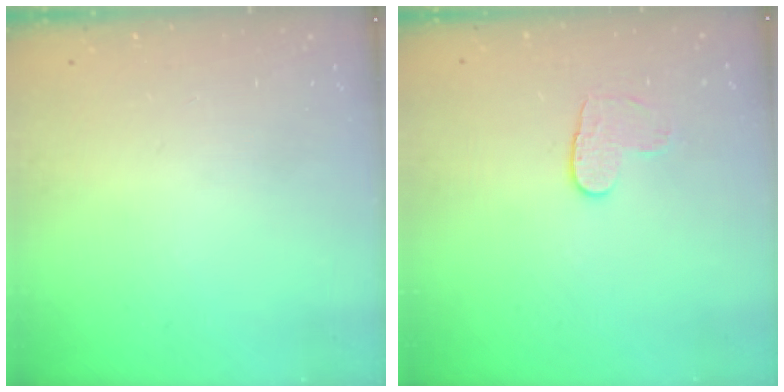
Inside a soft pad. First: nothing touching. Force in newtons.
{"total": 5.8, "press": 5.7, "slide": 0.5}